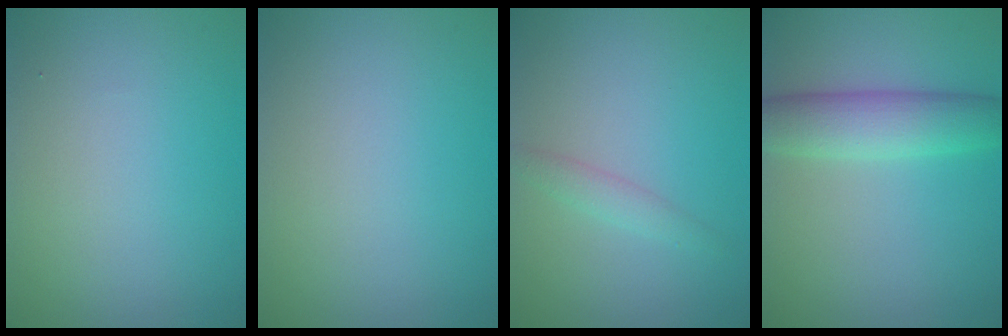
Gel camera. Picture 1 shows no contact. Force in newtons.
{"total": 0.0}
{"total": 1.4, "press": 1.4, "slide": 0.1}
{"total": 4.6, "press": 4.6, "slide": 0.1}